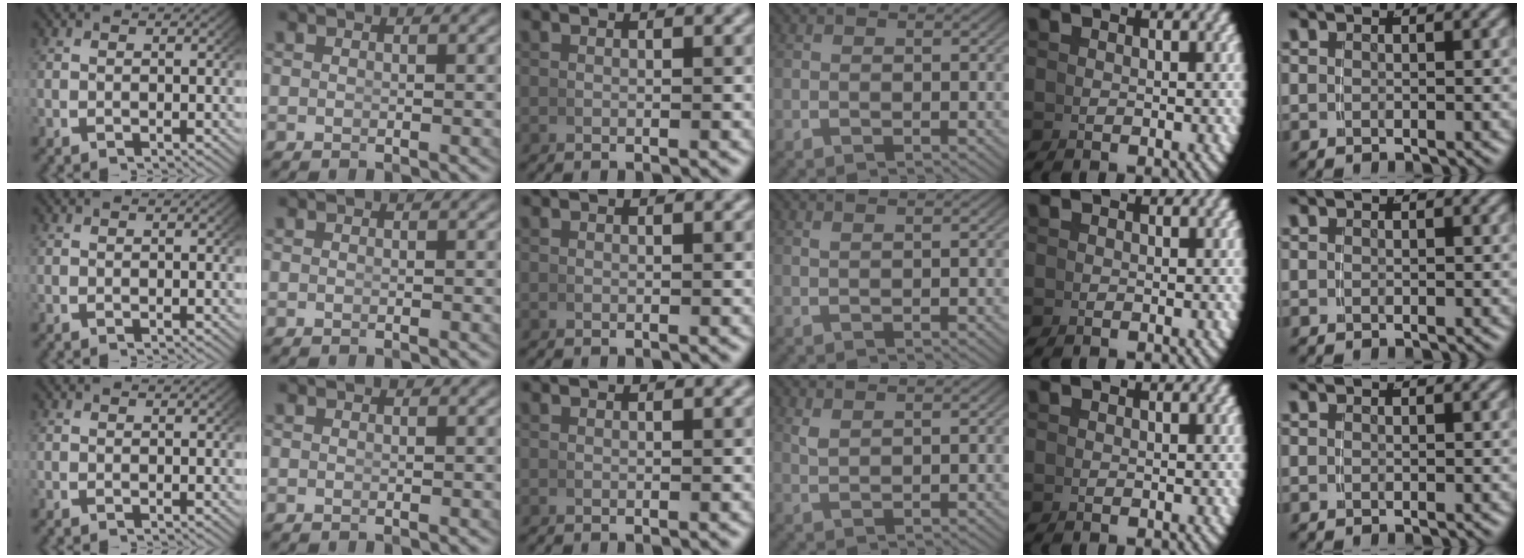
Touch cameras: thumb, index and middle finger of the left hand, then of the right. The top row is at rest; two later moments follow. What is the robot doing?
{"motion": "grasp_and_lifting", "object": "coin"}